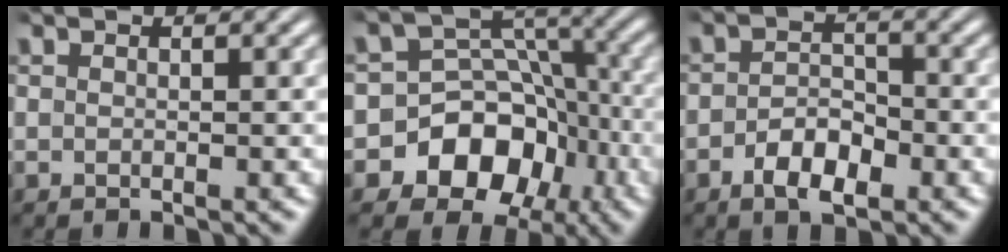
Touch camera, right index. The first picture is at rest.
{"total": 13.3, "force": [-4.6, 11.2, 5.5], "torque": [-0.122, -0.058, -0.064]}
{"total": 3.6, "force": [-2.2, 1.8, 2.1], "torque": [-0.031, -0.008, -0.039]}